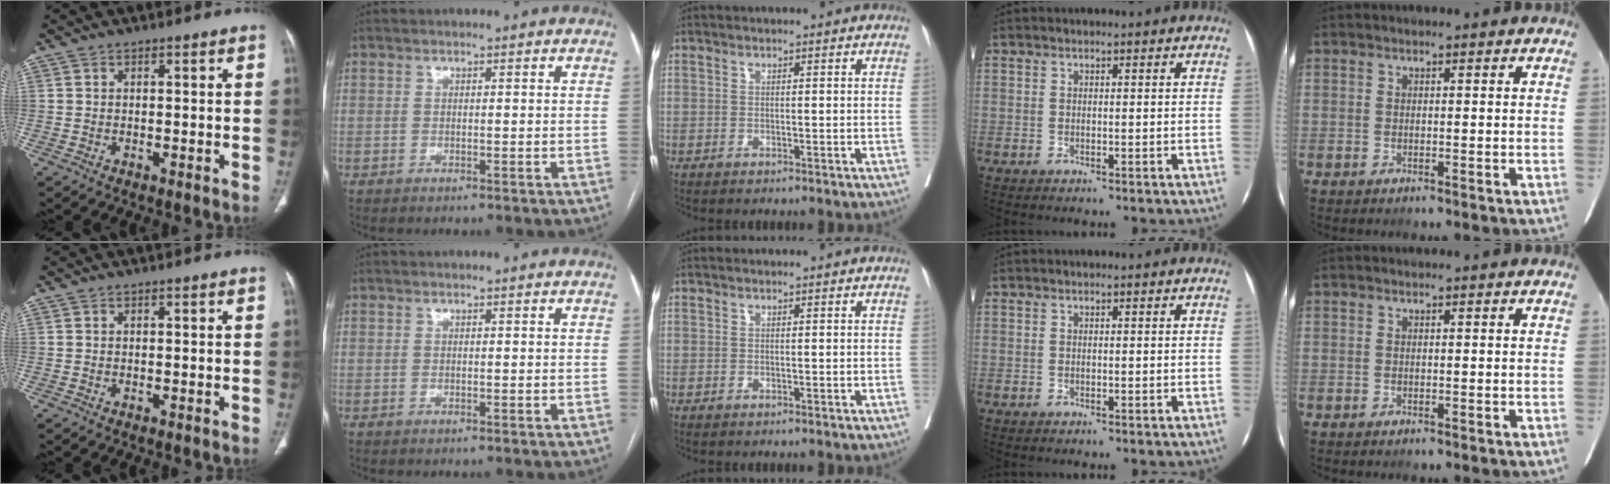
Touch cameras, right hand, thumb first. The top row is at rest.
{}